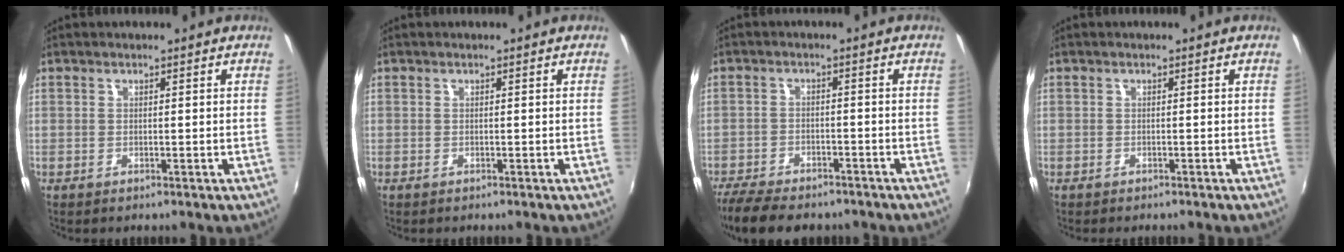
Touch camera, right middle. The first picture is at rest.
{"total": 0.0}
{"total": 12.7, "force": [-10.5, 4.2, 5.8], "torque": [-0.137, -0.032, -0.171]}
{"total": 1.0, "force": [-0.9, 0.4, 0.2], "torque": [-0.009, -0.001, -0.014]}